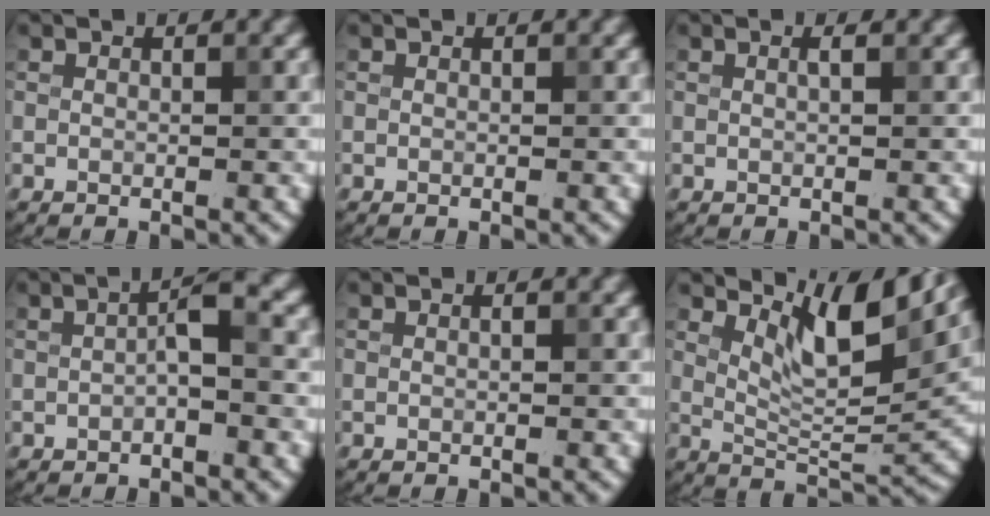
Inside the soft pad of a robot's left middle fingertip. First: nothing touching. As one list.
[{"total": 0.0}, {"total": 0.7, "force": [0.3, 0.2, 0.6], "torque": [-0.009, 0.004, 0.002]}, {"total": 2.1, "force": [-0.4, 0.5, 2.0], "torque": [-0.037, 0.011, -0.009]}, {"total": 0.0}, {"total": 7.3, "force": [4.5, 2.0, 5.3], "torque": [-0.090, -0.004, 0.076]}]